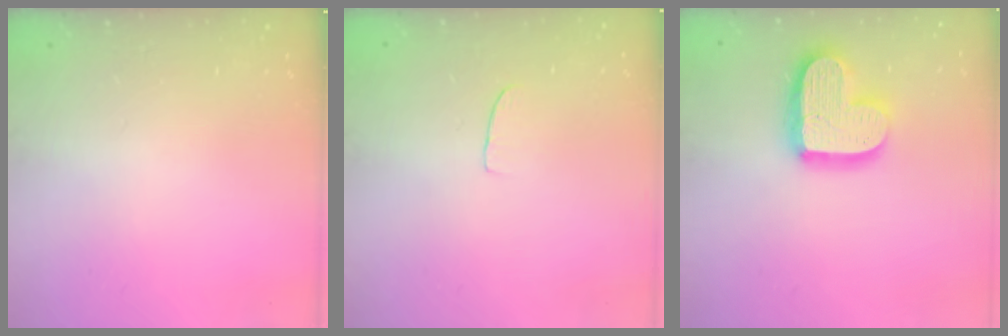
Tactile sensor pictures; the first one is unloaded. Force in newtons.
{"total": 2.6, "press": 2.6, "slide": 0.2}
{"total": 16.4, "press": 16.4, "slide": 1.1}